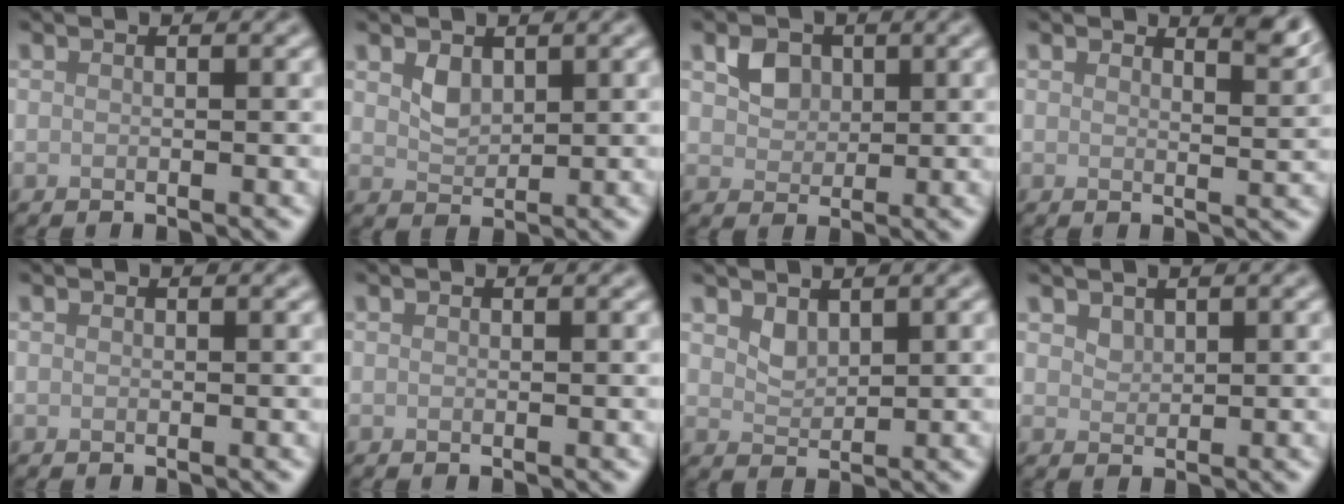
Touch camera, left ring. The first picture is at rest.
{"total": 1.7, "force": [0.9, 1.1, 0.9], "torque": [-0.016, -0.003, 0.024]}
{"total": 2.5, "force": [1.0, 2.0, 1.1], "torque": [-0.021, 0.000, 0.016]}
{"total": 2.5, "force": [2.2, 0.5, 1.1], "torque": [-0.008, -0.004, 0.028]}
{"total": 0.0}
{"total": 0.0}
{"total": 1.5, "force": [1.1, 0.8, 0.7], "torque": [-0.014, -0.005, 0.029]}
{"total": 1.0, "force": [0.8, 0.6, 0.2], "torque": [-0.007, -0.003, 0.022]}